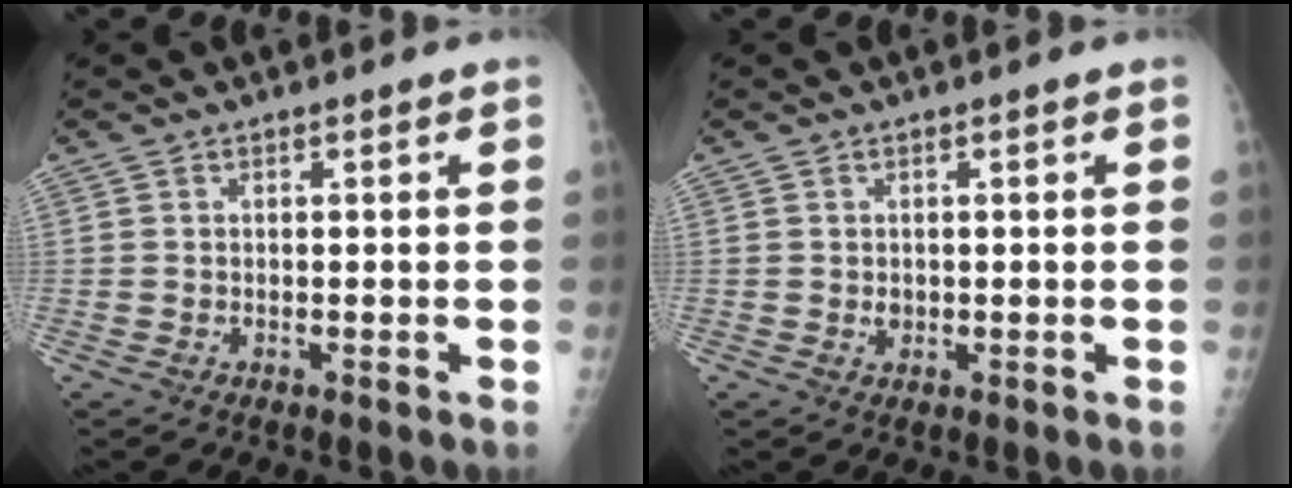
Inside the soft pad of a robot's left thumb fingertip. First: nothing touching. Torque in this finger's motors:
{"motor_torque": [0.19, 0.01, 0.15, 0.09, 0.00]}